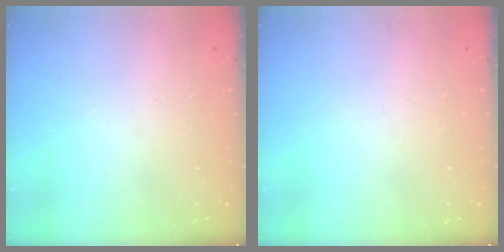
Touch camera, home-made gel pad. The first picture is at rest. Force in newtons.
{"total": 0.0}